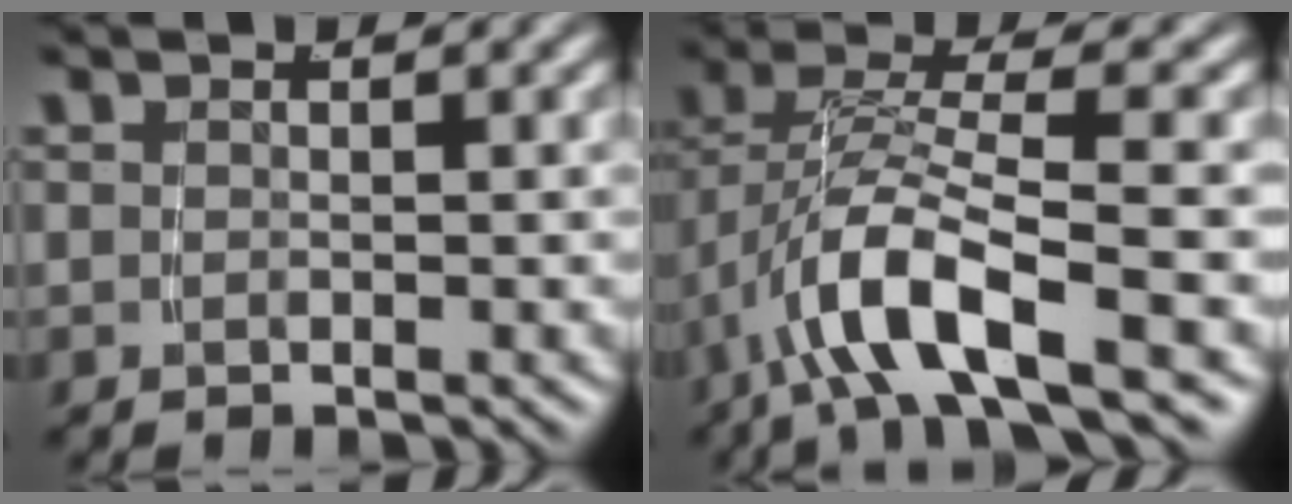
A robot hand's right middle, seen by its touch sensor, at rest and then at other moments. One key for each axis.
{"total": 6.0, "fx": -1.5, "fy": 2.1, "fz": 5.4, "tx": -0.120, "ty": -0.017, "tz": -0.013}